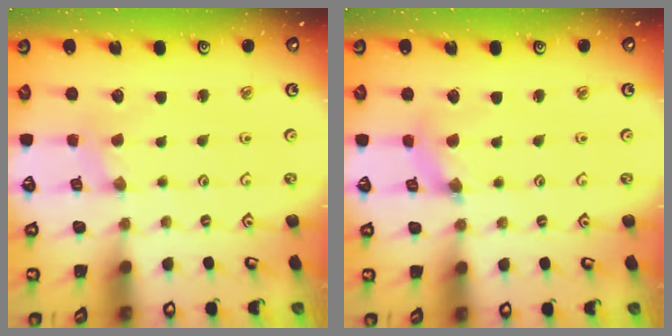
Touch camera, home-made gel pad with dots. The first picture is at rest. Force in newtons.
{"total": 2.5, "press": 2.5, "slide": 0.4}